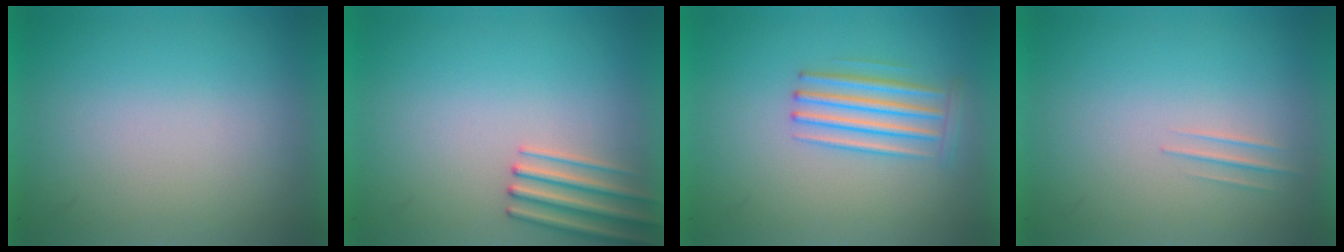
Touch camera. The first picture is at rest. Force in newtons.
{"total": 2.5}
{"total": 2.9}
{"total": 1.2}